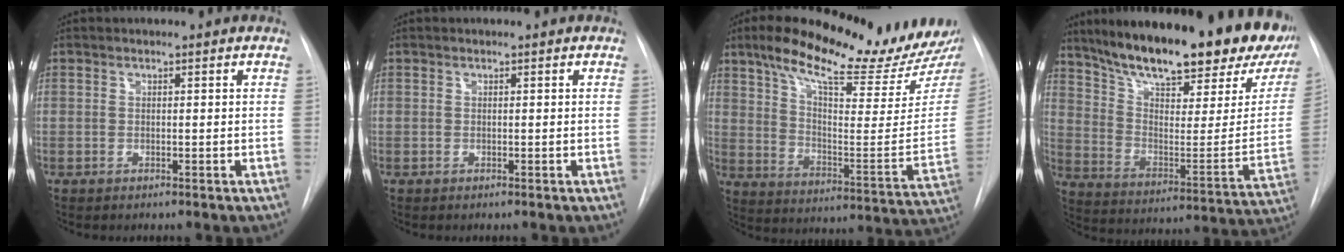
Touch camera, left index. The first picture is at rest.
{"total": 0.0}
{"total": 24.4, "force": [19.3, 3.9, 14.4], "torque": [-0.224, -0.038, 0.269]}
{"total": 31.6, "force": [24.0, 7.8, 19.1], "torque": [-0.290, -0.035, 0.328]}